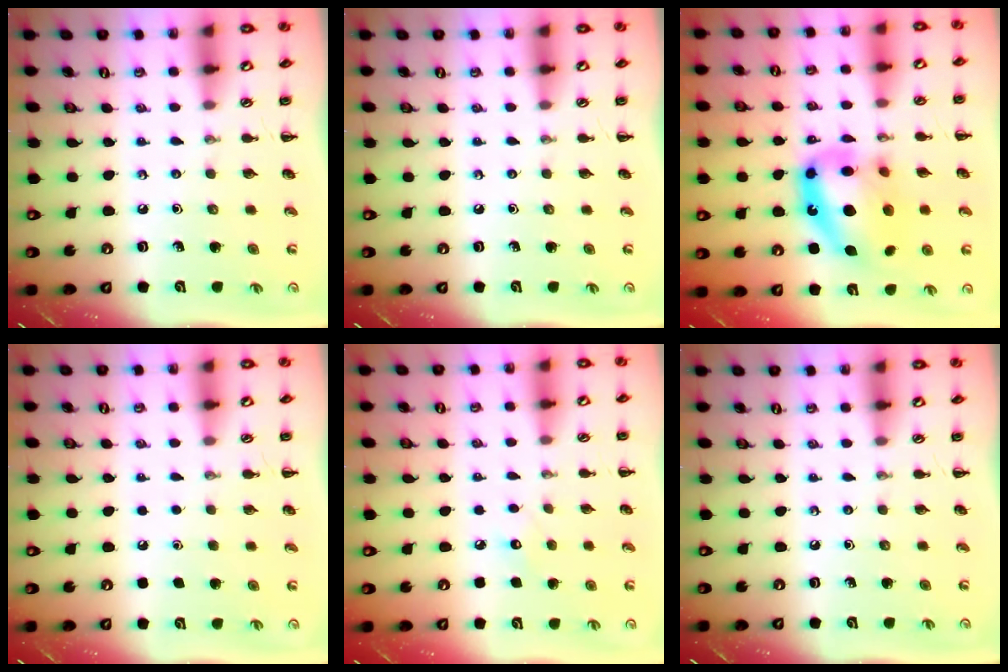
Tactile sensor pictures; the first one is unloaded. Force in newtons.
{"total": 0.0}
{"total": 16.9, "press": 16.3, "slide": 4.4}
{"total": 1.8, "press": 1.8, "slide": 0.1}
{"total": 4.9, "press": 4.8, "slide": 1.1}
{"total": 0.0}